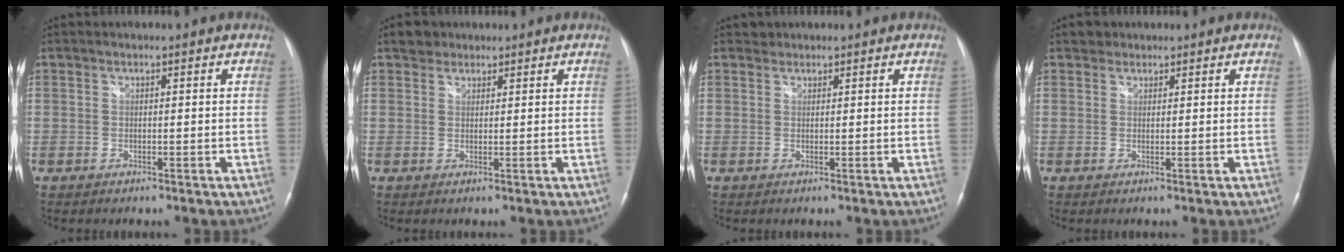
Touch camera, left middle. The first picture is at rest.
{"total": 2.2, "force": [1.6, 1.5, 0.1], "torque": [-0.001, 0.010, 0.023]}
{"total": 0.8, "force": [0.7, 0.4, -0.2], "torque": [0.004, 0.004, 0.009]}
{"total": 1.4, "force": [1.0, 1.0, 0.0], "torque": [0.007, 0.007, 0.011]}